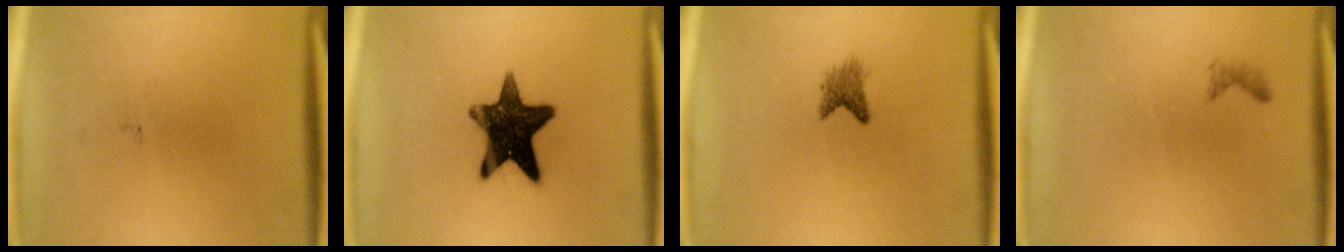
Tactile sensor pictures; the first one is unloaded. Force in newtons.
{"total": 14.5}
{"total": 2.1}
{"total": 0.6}